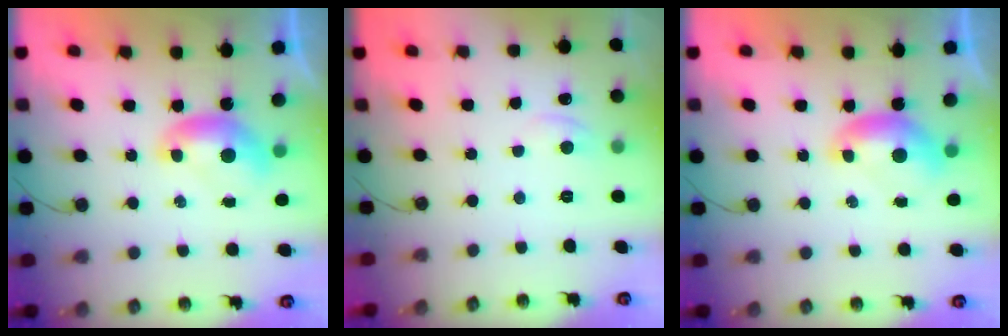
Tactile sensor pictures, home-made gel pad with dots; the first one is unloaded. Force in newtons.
{"total": 1.1, "press": 1.1, "slide": 0.2}
{"total": 0.0}